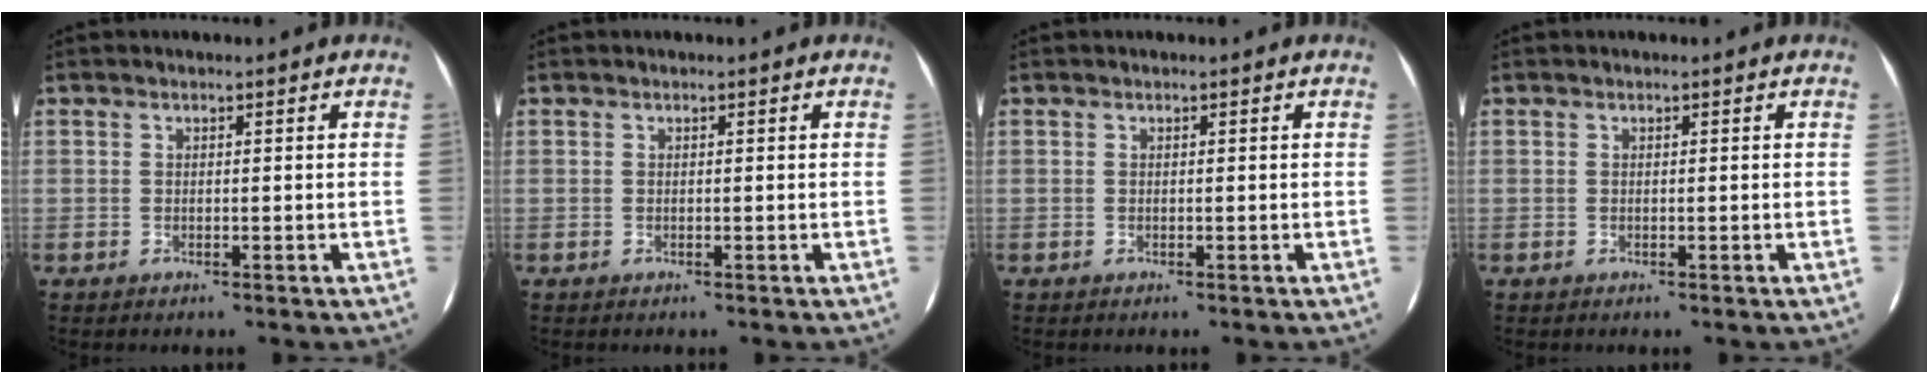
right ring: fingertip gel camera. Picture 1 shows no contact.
{"total": 0.0}
{"total": 0.0}
{"total": 0.0}